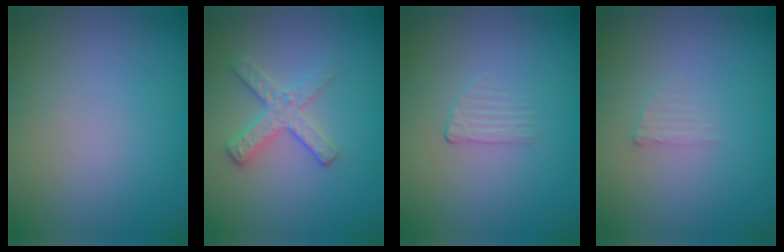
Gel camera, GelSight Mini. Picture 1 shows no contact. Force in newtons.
{"total": 2.7, "press": 2.5, "slide": 1.1}
{"total": 1.0, "press": 0.3, "slide": 1.0}
{"total": 1.0, "press": 1.0, "slide": 0.2}